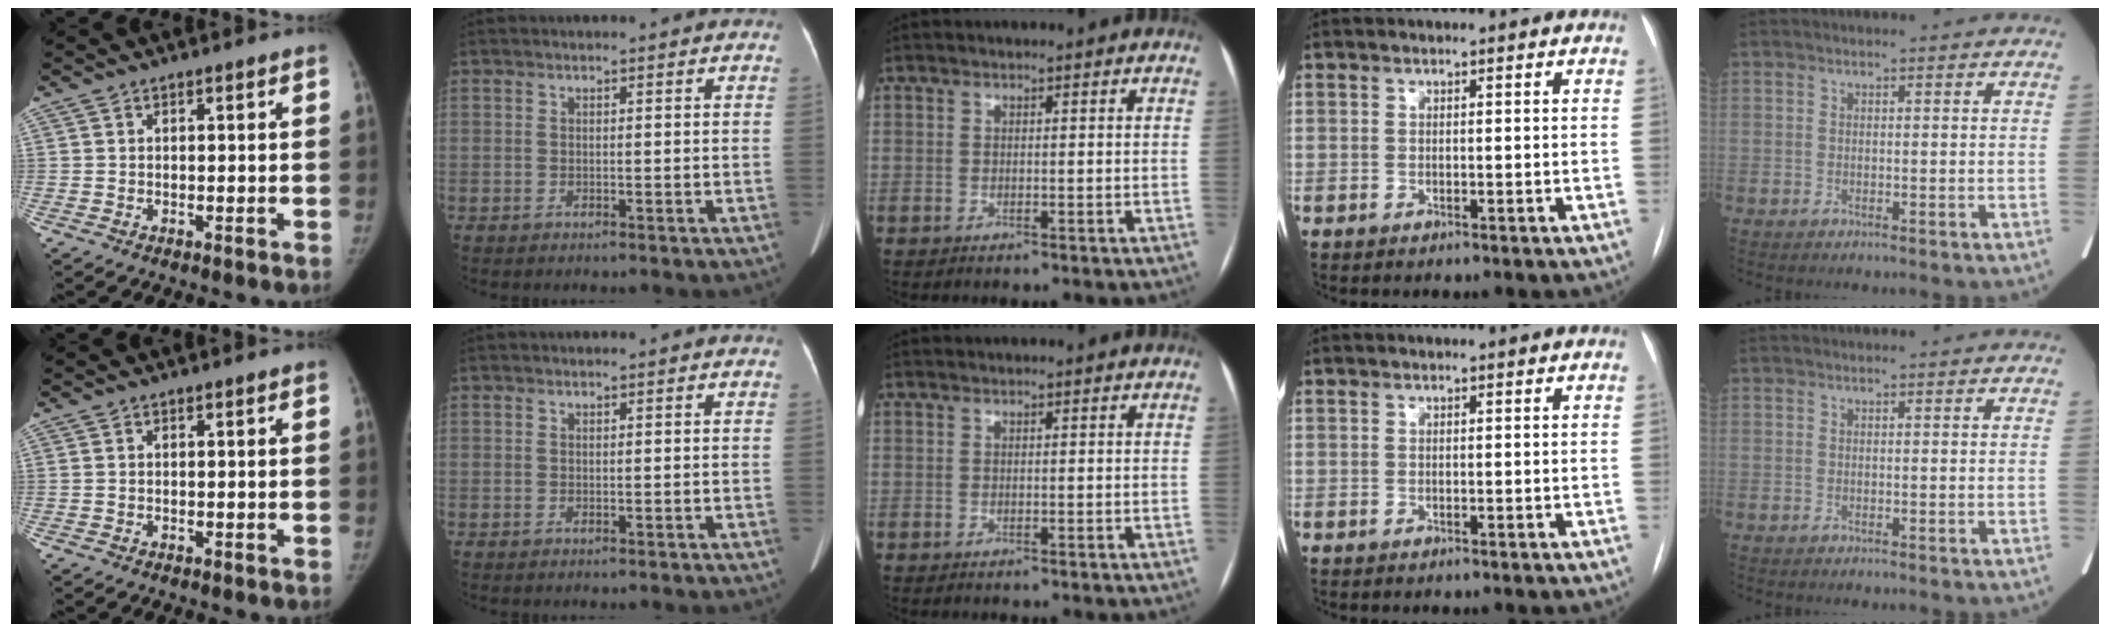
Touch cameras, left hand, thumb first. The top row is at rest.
{}